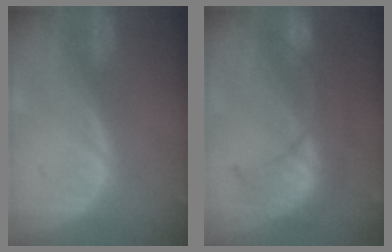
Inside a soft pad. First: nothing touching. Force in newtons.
{"total": 10.2, "press": 9.1, "slide": 4.5}